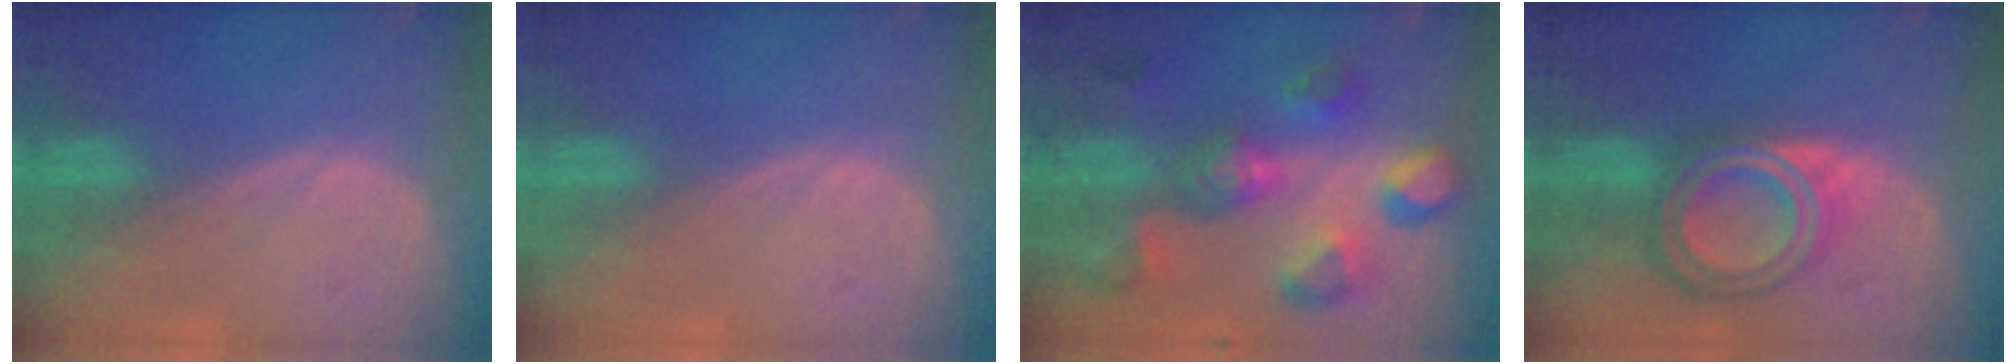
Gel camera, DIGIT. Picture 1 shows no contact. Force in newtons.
{"total": 0.0}
{"total": 11.0, "press": 9.9, "slide": 4.7}
{"total": 8.0, "press": 8.0, "slide": 0.5}